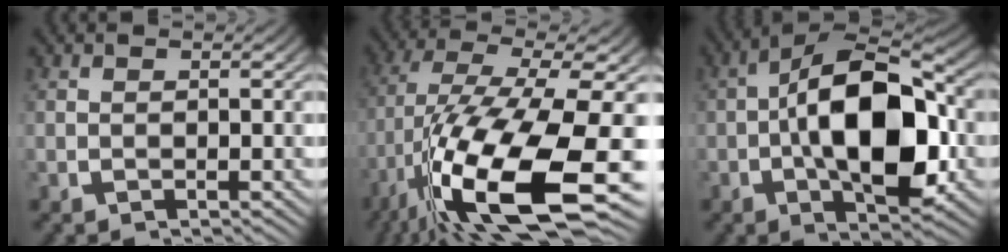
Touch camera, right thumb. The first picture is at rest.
{"total": 17.7, "force": [-6.2, 8.2, 14.3], "torque": [-0.309, -0.070, -0.050]}
{"total": 14.9, "force": [-1.5, 8.0, 12.5], "torque": [-0.220, -0.028, -0.019]}